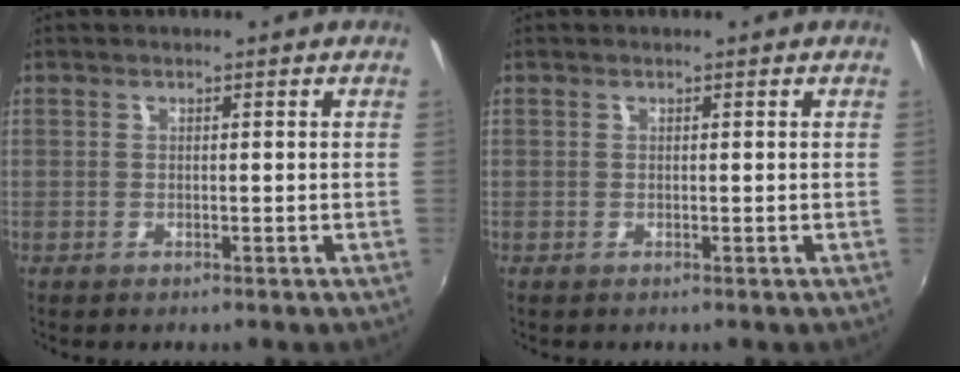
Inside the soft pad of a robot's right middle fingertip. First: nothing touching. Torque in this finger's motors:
{"motor_torque": [0.00, 0.00, 0.03, 0.00]}